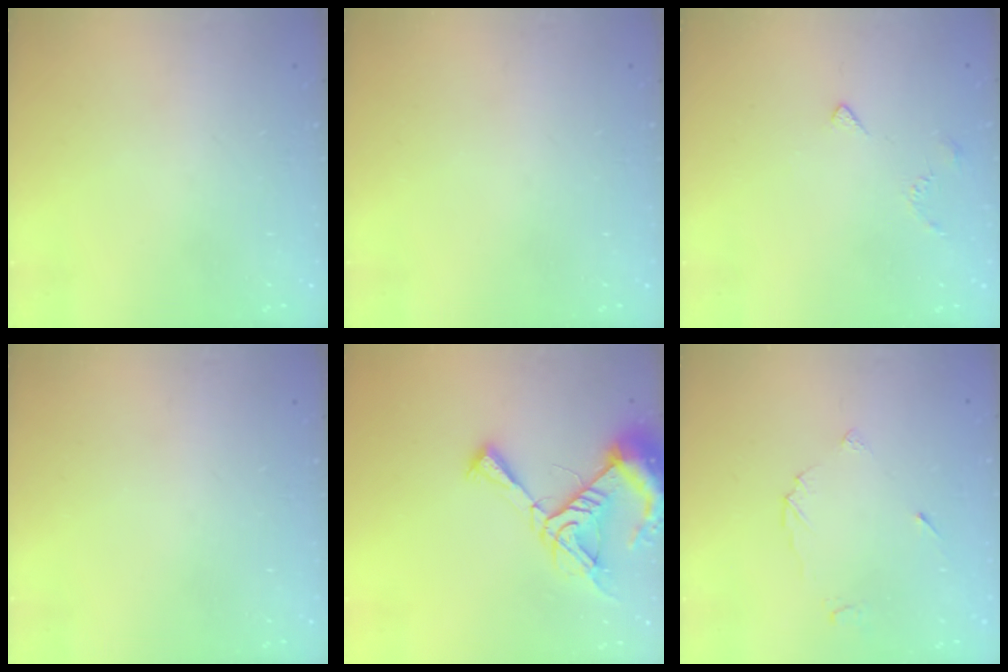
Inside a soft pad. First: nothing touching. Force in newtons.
{"total": 0.0}
{"total": 3.2, "press": 3.1, "slide": 0.8}
{"total": 0.0}
{"total": 11.6, "press": 11.5, "slide": 1.3}
{"total": 5.1, "press": 5.1, "slide": 0.5}